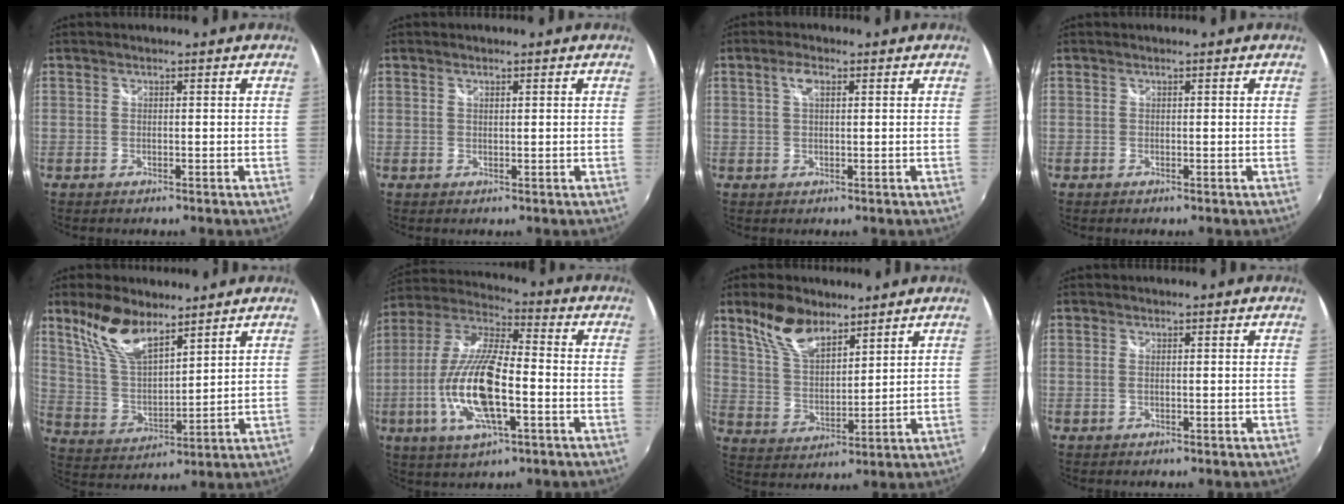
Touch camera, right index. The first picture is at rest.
{"total": 0.6, "force": [0.4, 0.2, 0.3], "torque": [-0.005, 0.001, 0.006]}
{"total": 2.6, "force": [1.0, 1.0, 2.2], "torque": [-0.042, 0.005, 0.017]}
{"total": 0.0}
{"total": 11.8, "force": [8.3, 4.5, 7.0], "torque": [-0.140, 0.011, 0.172]}
{"total": 17.6, "force": [-4.7, 5.7, 16.0], "torque": [-0.326, -0.011, -0.091]}
{"total": 10.6, "force": [7.5, 4.8, 5.7], "torque": [-0.110, 0.013, 0.152]}
{"total": 0.5, "force": [0.0, 0.1, 0.5], "torque": [-0.011, 0.000, -0.002]}